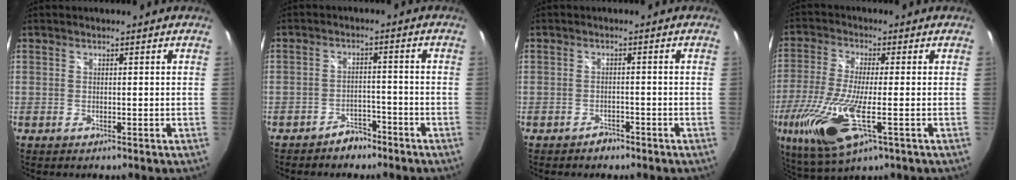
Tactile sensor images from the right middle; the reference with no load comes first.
{"total": 4.2, "force": [-3.5, 2.2, 0.8], "torque": [-0.024, 0.011, -0.050]}
{"total": 2.2, "force": [-1.7, 1.3, 0.4], "torque": [-0.012, 0.000, -0.025]}
{"total": 16.1, "force": [-5.7, 4.9, 14.3], "torque": [-0.310, -0.043, -0.104]}